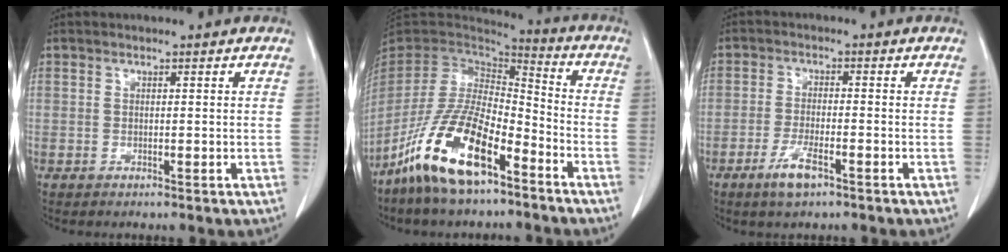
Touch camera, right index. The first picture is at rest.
{"total": 16.4, "force": [-9.8, 4.8, 12.2], "torque": [-0.245, -0.012, -0.185]}
{"total": 4.5, "force": [-2.7, 0.8, 3.5], "torque": [-0.073, -0.004, -0.048]}